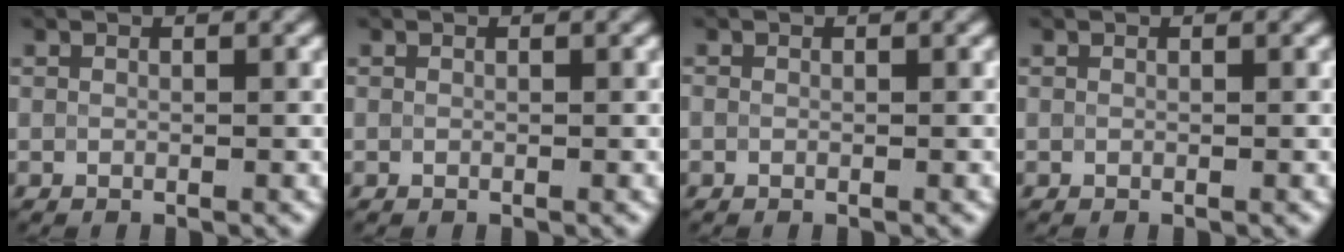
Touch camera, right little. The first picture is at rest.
{"total": 0.0}
{"total": 0.0}
{"total": 0.0}